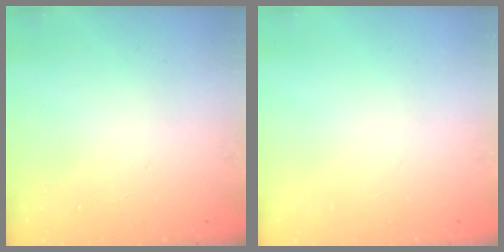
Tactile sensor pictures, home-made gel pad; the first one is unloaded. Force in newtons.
{"total": 0.0}